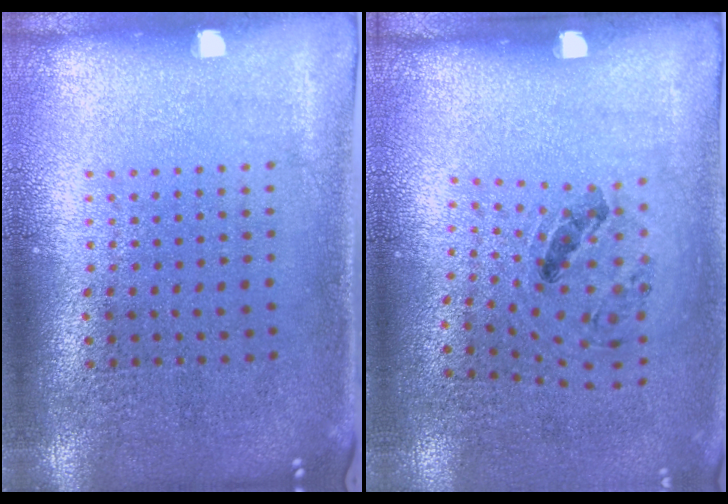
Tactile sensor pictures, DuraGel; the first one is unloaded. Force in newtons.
{"total": 1.2, "press": 0.7, "slide": 1.0}